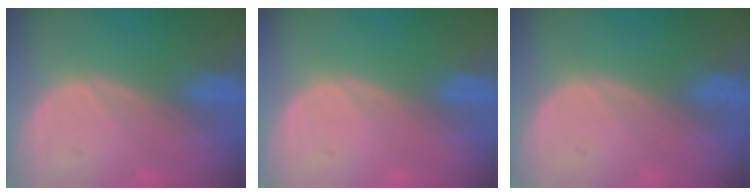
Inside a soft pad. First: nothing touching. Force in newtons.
{"total": 0.0}
{"total": 0.0}